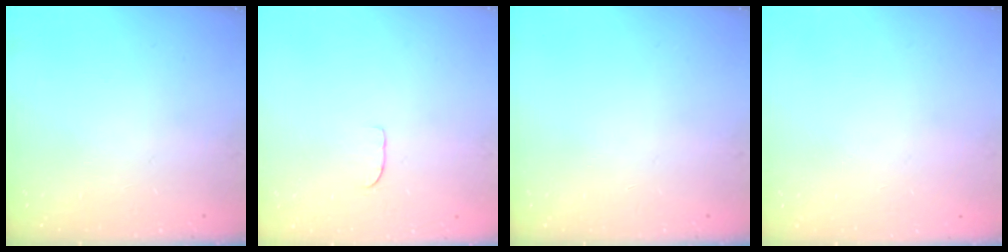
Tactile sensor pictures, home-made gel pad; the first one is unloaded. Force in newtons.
{"total": 3.6, "press": 3.6, "slide": 0.2}
{"total": 0.0}
{"total": 0.0}